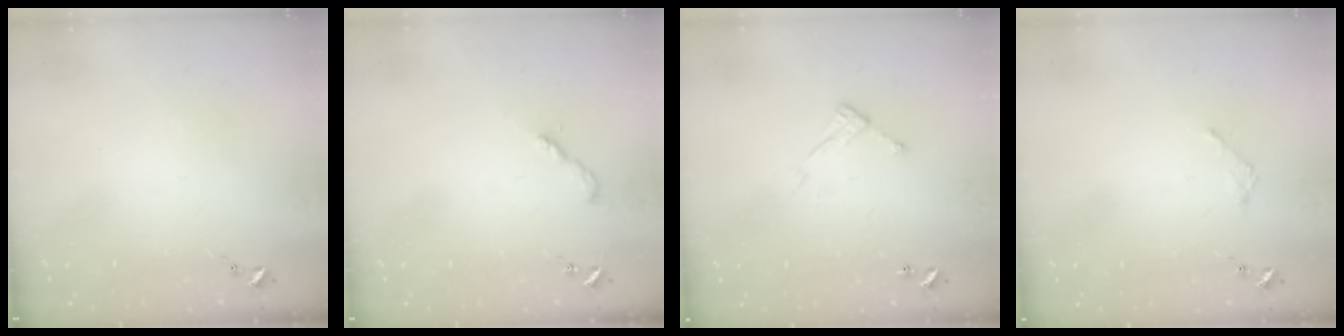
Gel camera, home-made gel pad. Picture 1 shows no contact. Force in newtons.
{"total": 2.2, "press": 2.2, "slide": 0.2}
{"total": 7.3, "press": 7.3, "slide": 0.4}
{"total": 2.1, "press": 2.1, "slide": 0.2}